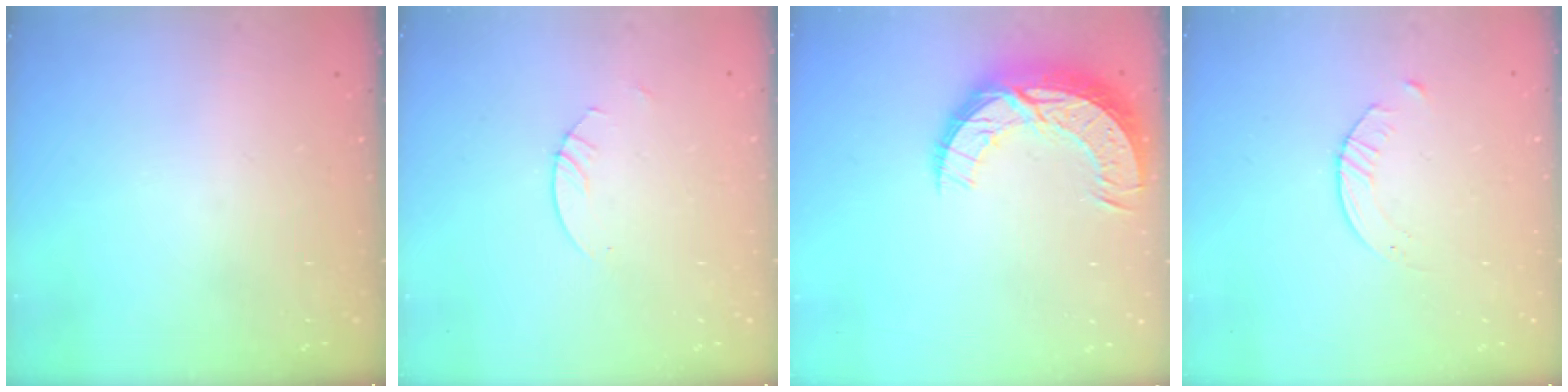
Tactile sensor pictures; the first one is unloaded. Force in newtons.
{"total": 2.7, "press": 2.7, "slide": 0.2}
{"total": 12.6, "press": 12.6, "slide": 0.8}
{"total": 2.8, "press": 2.7, "slide": 0.3}